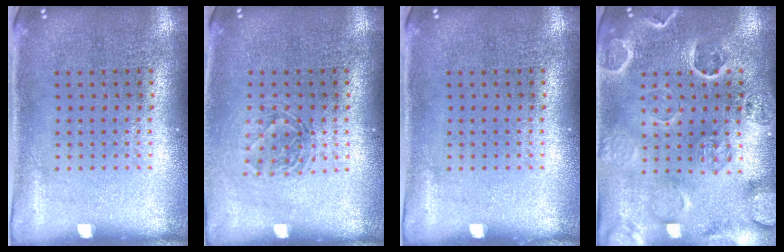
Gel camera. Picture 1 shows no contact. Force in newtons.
{"total": 1.4, "press": 1.2, "slide": 0.7}
{"total": 0.0}
{"total": 2.8, "press": 2.7, "slide": 0.6}